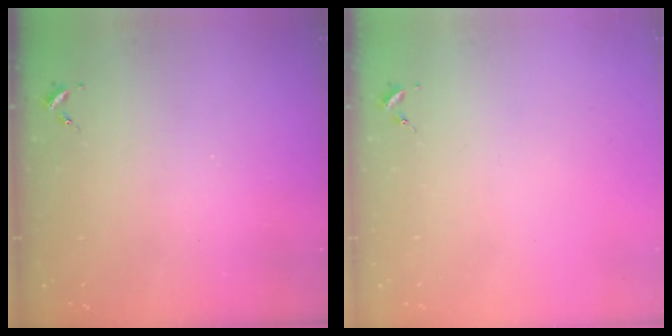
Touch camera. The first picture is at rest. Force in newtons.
{"total": 0.0}